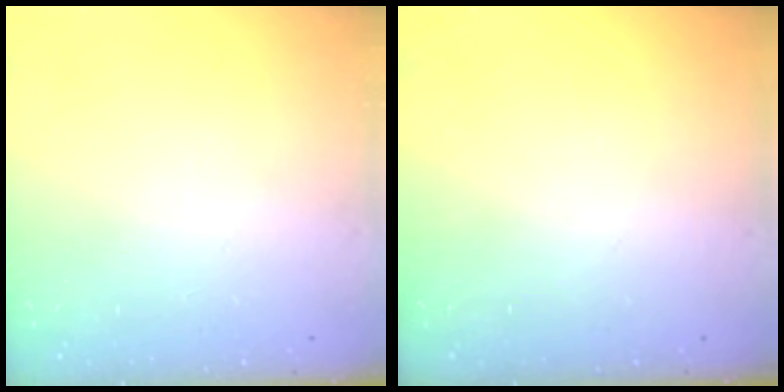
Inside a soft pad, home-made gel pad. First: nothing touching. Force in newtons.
{"total": 0.0}